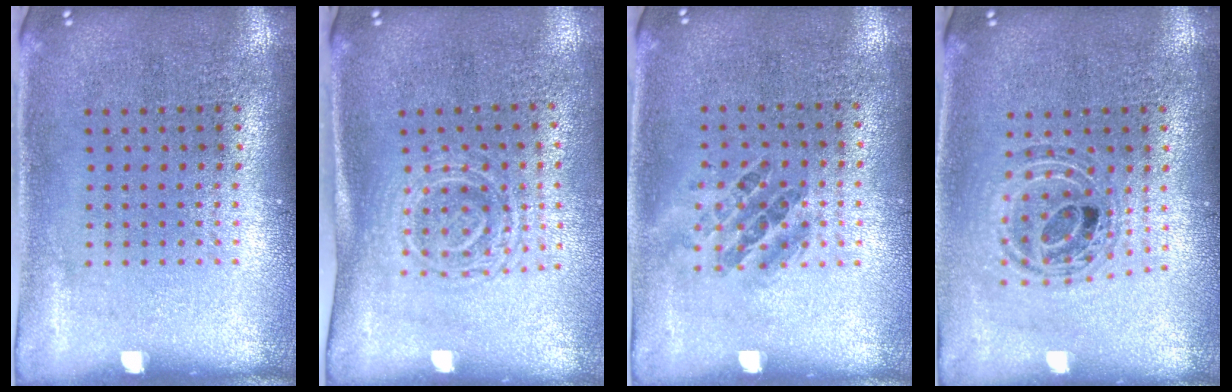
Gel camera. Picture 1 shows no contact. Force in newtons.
{"total": 1.6, "press": 1.3, "slide": 1.0}
{"total": 0.9, "press": 0.8, "slide": 0.5}
{"total": 0.7, "press": 0.7, "slide": 0.1}